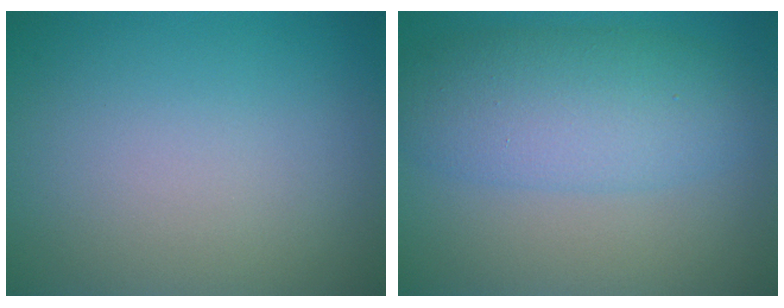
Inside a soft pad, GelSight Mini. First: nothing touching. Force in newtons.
{"total": 6.2, "press": 6.2, "slide": 0.0}